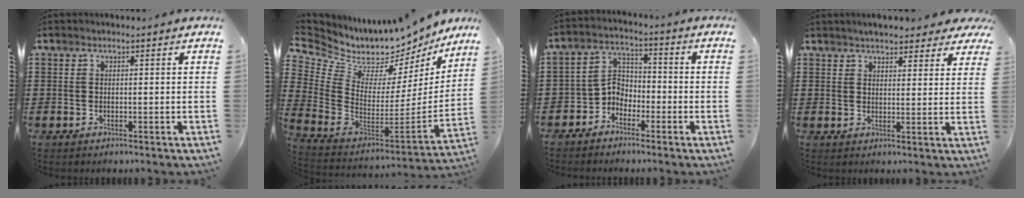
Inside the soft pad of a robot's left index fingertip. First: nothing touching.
{"total": 5.1, "force": [4.6, 2.3, -0.3], "torque": [-0.041, -0.066, 0.075]}
{"total": 3.8, "force": [-3.0, 2.2, 0.7], "torque": [-0.028, 0.006, -0.068]}
{"total": 4.4, "force": [4.1, 0.8, 1.4], "torque": [-0.032, -0.011, 0.074]}